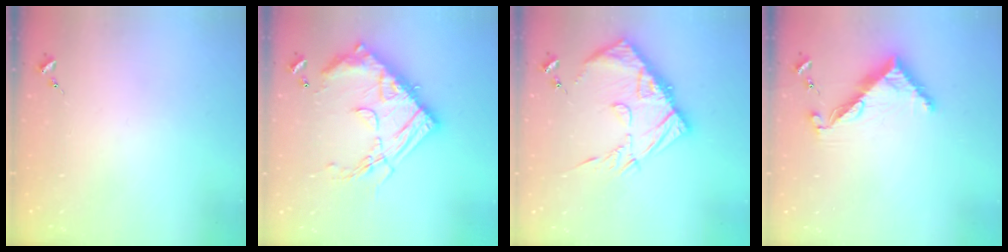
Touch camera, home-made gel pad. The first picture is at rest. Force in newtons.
{"total": 23.7, "press": 23.6, "slide": 2.2}
{"total": 16.8, "press": 16.7, "slide": 1.7}
{"total": 7.9, "press": 7.9, "slide": 0.1}